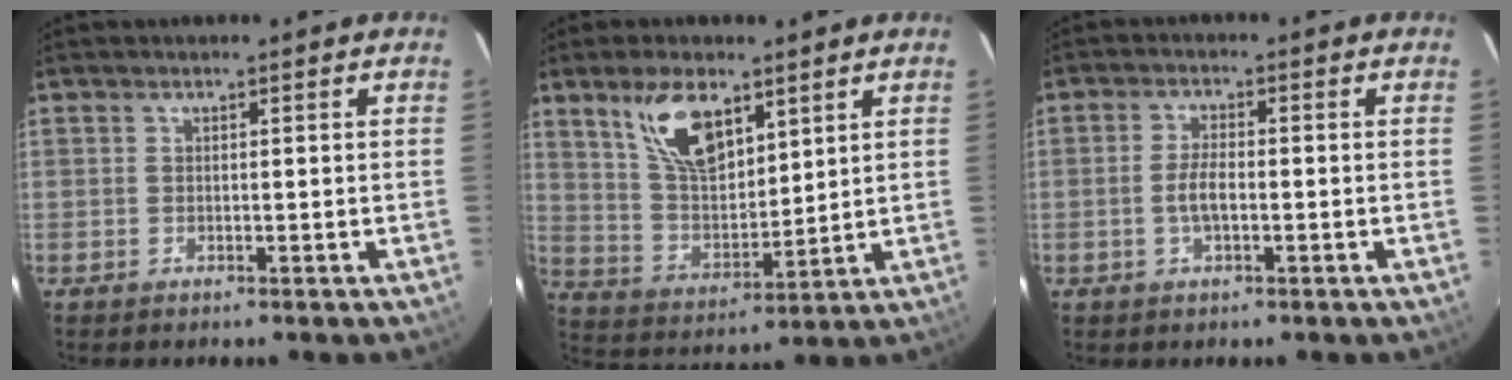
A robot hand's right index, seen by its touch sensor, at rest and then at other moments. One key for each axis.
{"total": 12.1, "fx": 7.1, "fy": 5.6, "fz": 8.0, "tx": -0.148, "ty": 0.009, "tz": 0.147}
{"total": 3.8, "fx": -1.0, "fy": 1.3, "fz": 3.4, "tx": -0.072, "ty": 0.000, "tz": -0.018}